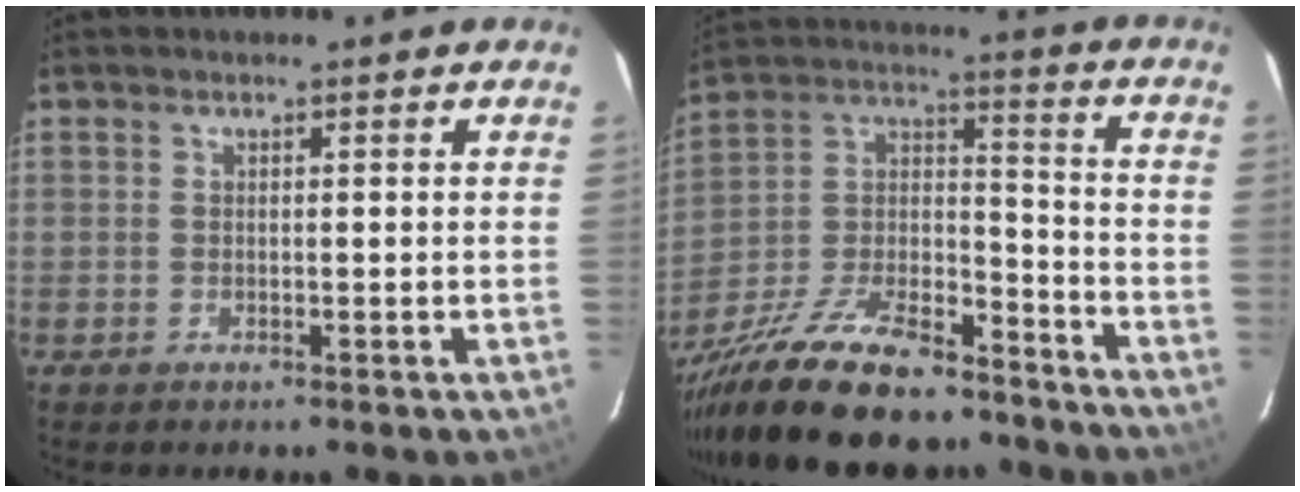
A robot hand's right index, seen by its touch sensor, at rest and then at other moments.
{"total": 22.6, "force": [-16.8, 8.4, 12.6], "torque": [-0.248, -0.002, -0.271]}